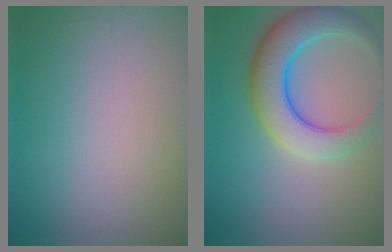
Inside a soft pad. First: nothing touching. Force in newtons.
{"total": 6.9, "press": 6.9, "slide": 0.4}